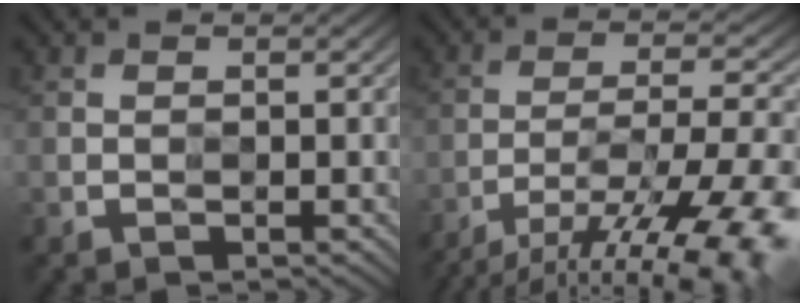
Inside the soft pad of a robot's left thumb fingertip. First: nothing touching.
{"total": 16.7, "force": [-12.0, 4.1, 10.8], "torque": [-0.178, -0.021, -0.172]}